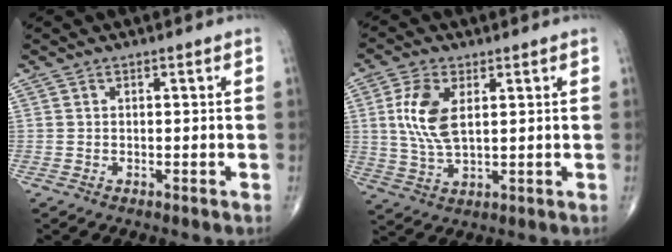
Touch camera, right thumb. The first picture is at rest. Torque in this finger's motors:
{"motor_torque": [-0.08, 0.40, 0.96, 0.19, 0.11]}